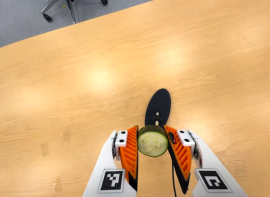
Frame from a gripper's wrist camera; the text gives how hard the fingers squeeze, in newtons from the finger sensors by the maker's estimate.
{"total": 9.5, "left": 8.8, "right": 10.2}